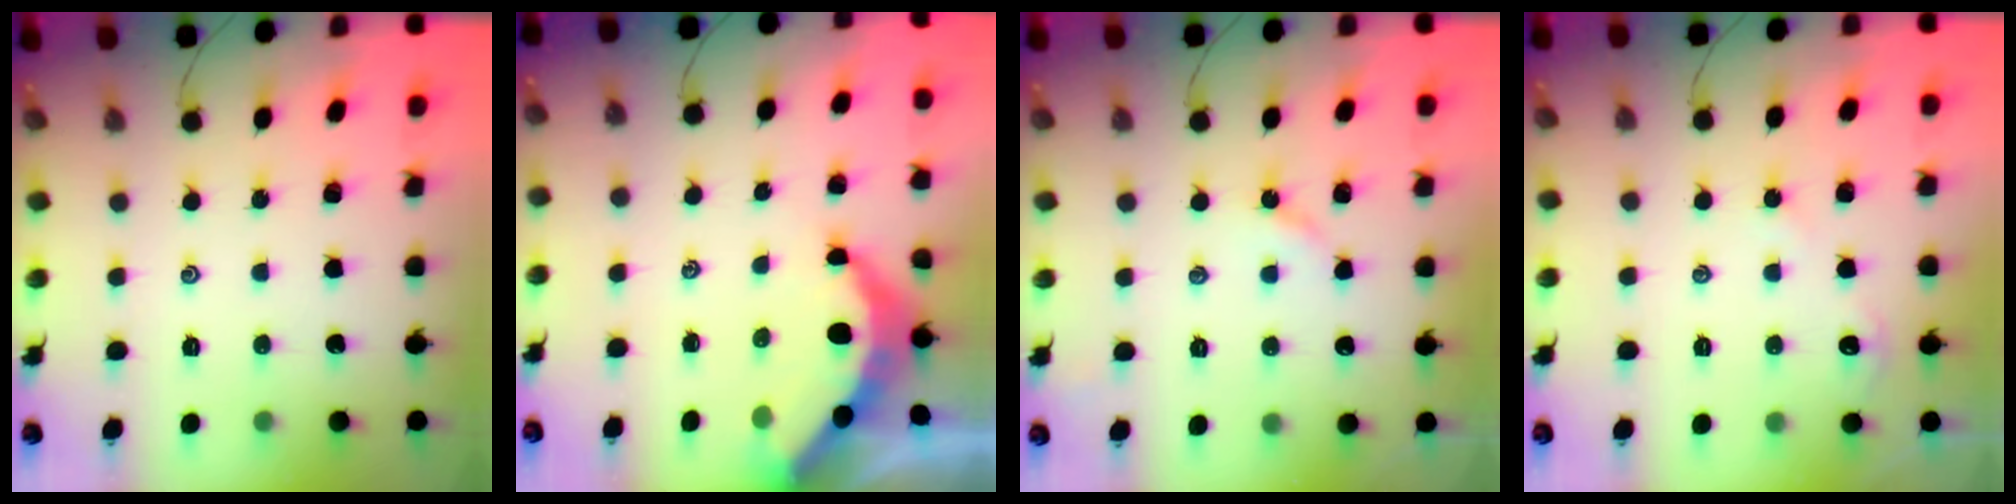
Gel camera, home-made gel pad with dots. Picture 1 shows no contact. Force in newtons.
{"total": 6.6, "press": 6.5, "slide": 0.8}
{"total": 2.5, "press": 2.5, "slide": 0.3}
{"total": 2.2, "press": 2.2, "slide": 0.4}